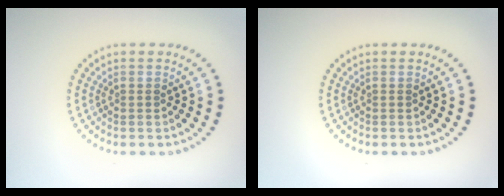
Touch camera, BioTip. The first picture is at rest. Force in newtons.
{"total": 0.0}